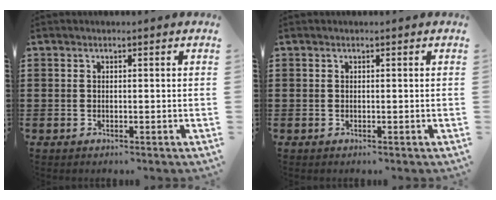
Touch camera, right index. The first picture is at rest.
{"total": 0.0}